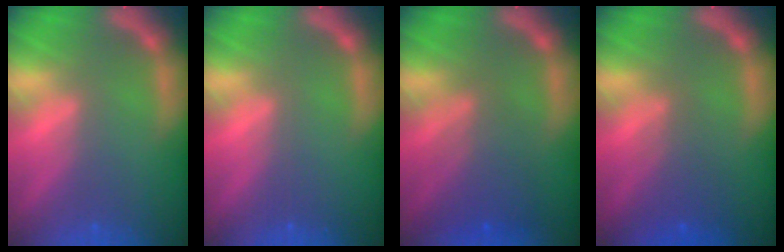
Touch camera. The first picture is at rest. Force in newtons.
{"total": 0.0}
{"total": 4.5}
{"total": 3.0}